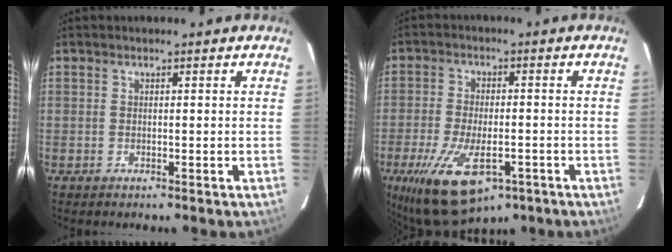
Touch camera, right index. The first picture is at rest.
{"total": 16.3, "force": [-8.1, 7.5, 12.1], "torque": [-0.256, -0.041, -0.126]}